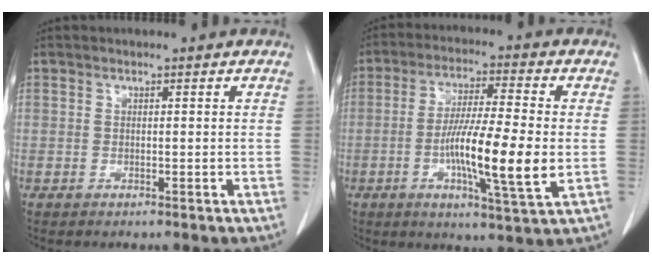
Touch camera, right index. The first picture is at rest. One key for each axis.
{"total": 13.1, "fx": -2.3, "fy": 0.6, "fz": 12.9, "tx": -0.229, "ty": -0.013, "tz": -0.046}